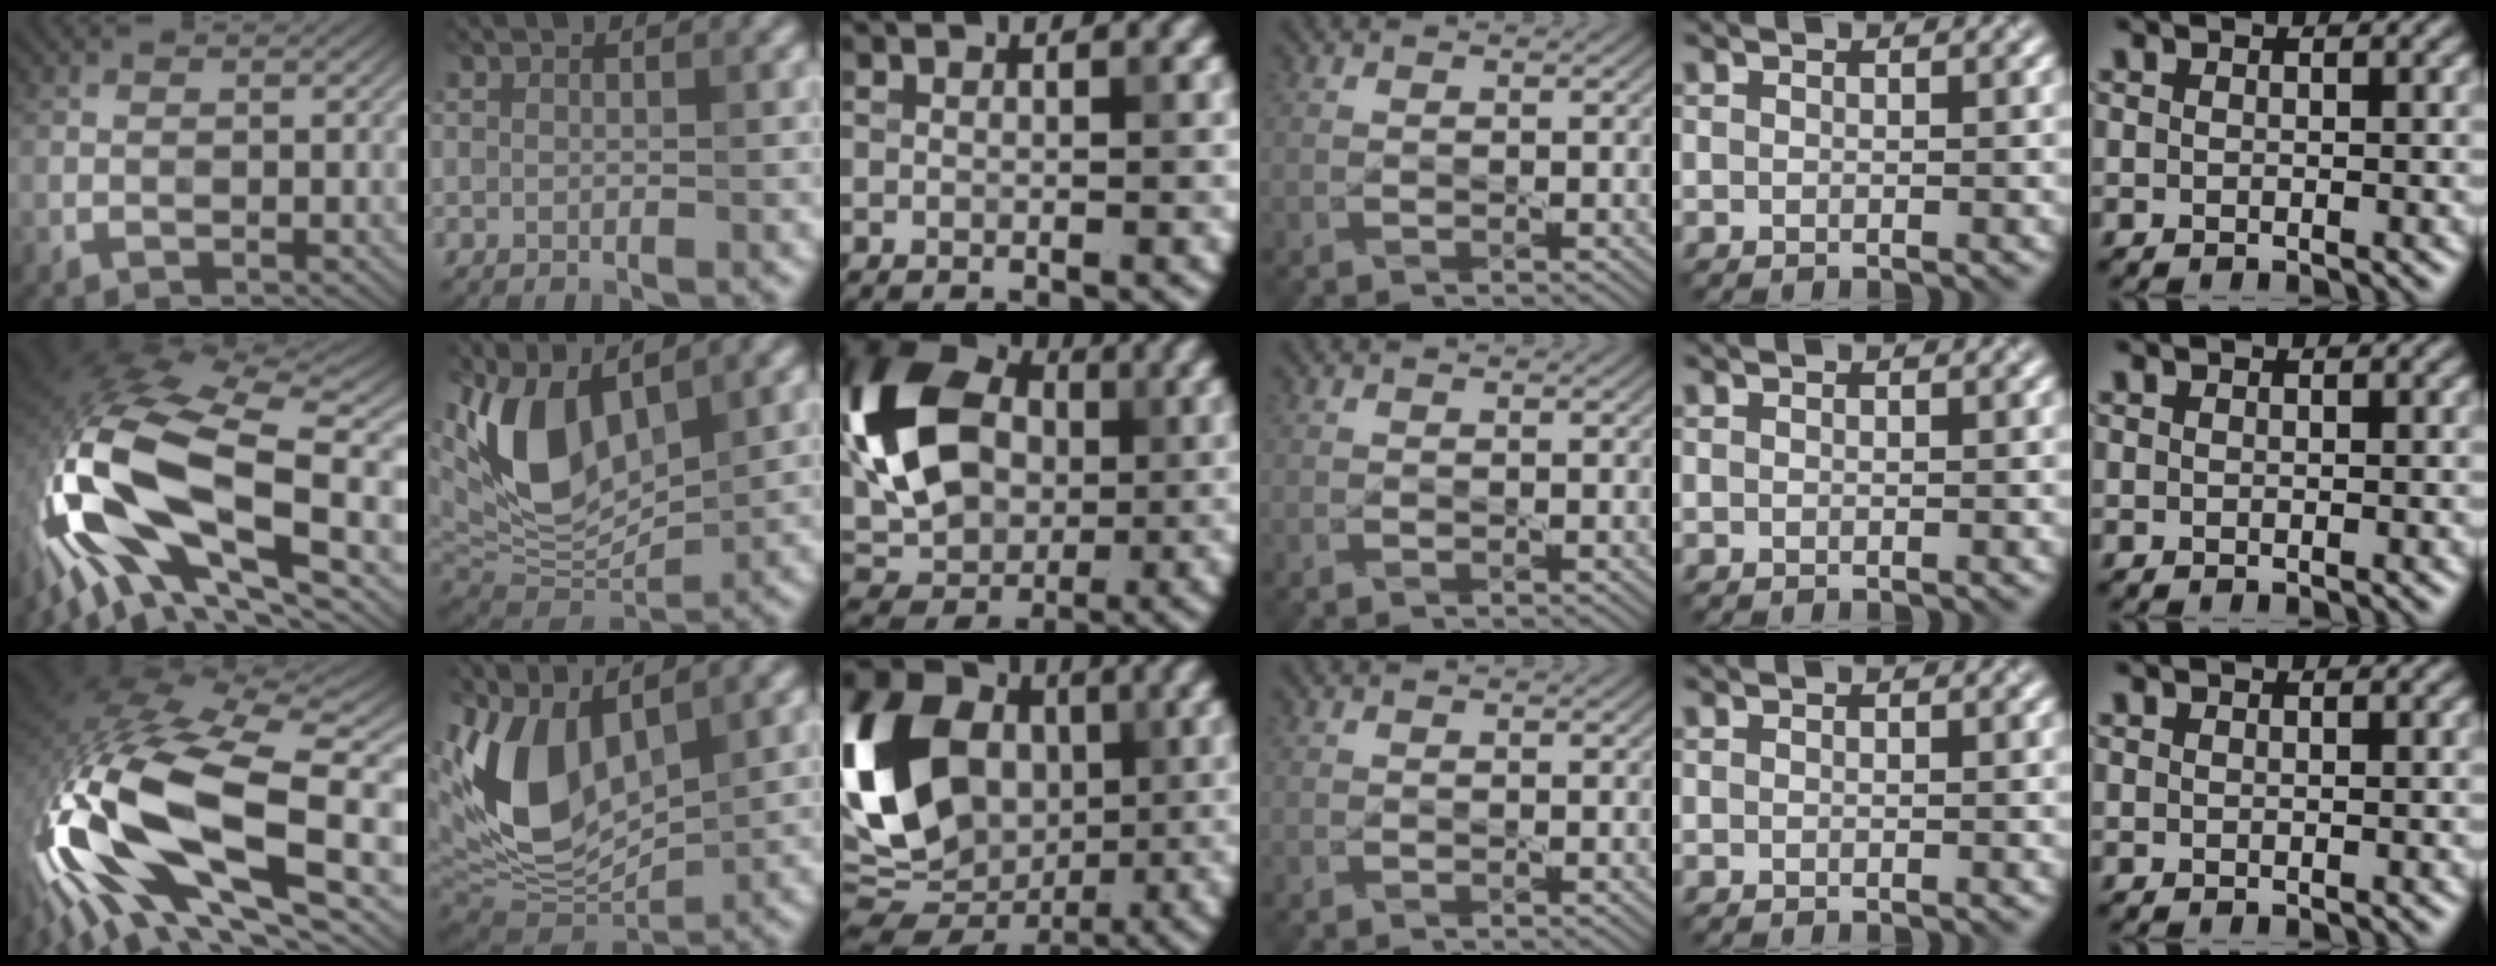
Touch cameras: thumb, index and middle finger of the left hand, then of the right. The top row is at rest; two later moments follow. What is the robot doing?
{"motion": "lift_and_place", "object": "knife"}